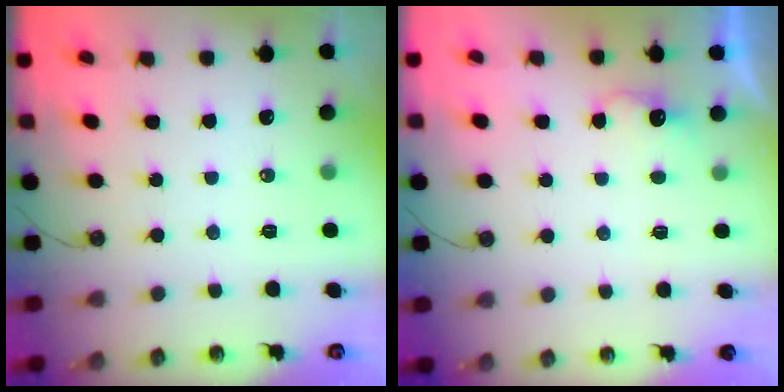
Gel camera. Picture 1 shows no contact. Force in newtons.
{"total": 2.5, "press": 2.4, "slide": 0.7}